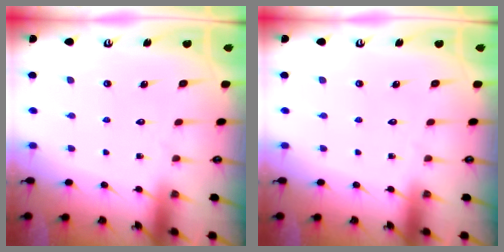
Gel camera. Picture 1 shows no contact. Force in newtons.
{"total": 0.0}